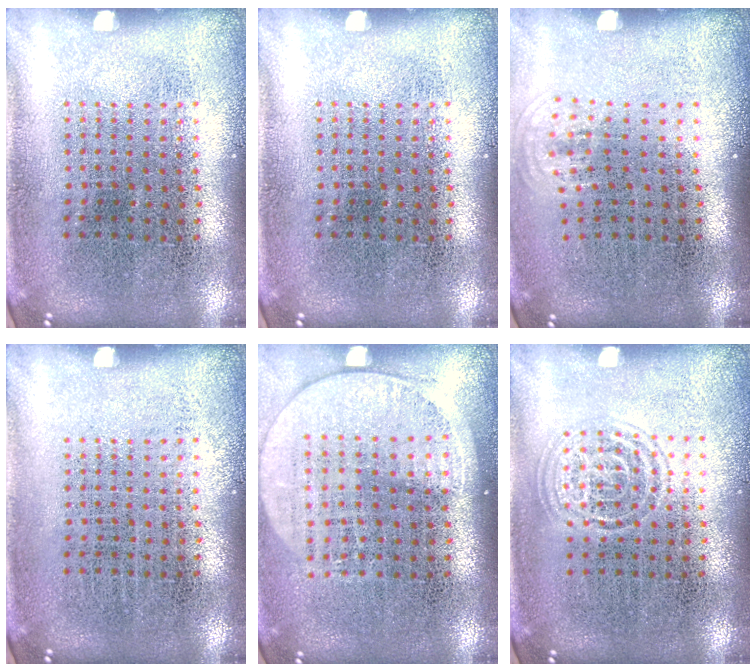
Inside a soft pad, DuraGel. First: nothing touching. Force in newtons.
{"total": 0.0}
{"total": 0.7, "press": 0.5, "slide": 0.4}
{"total": 0.0}
{"total": 1.5, "press": 1.4, "slide": 0.6}
{"total": 1.3, "press": 1.3, "slide": 0.2}